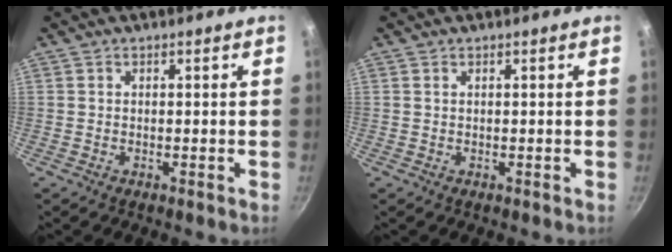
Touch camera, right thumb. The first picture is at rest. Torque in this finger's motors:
{"motor_torque": [-0.32, 0.09, -0.05, 0.49, 0.03]}